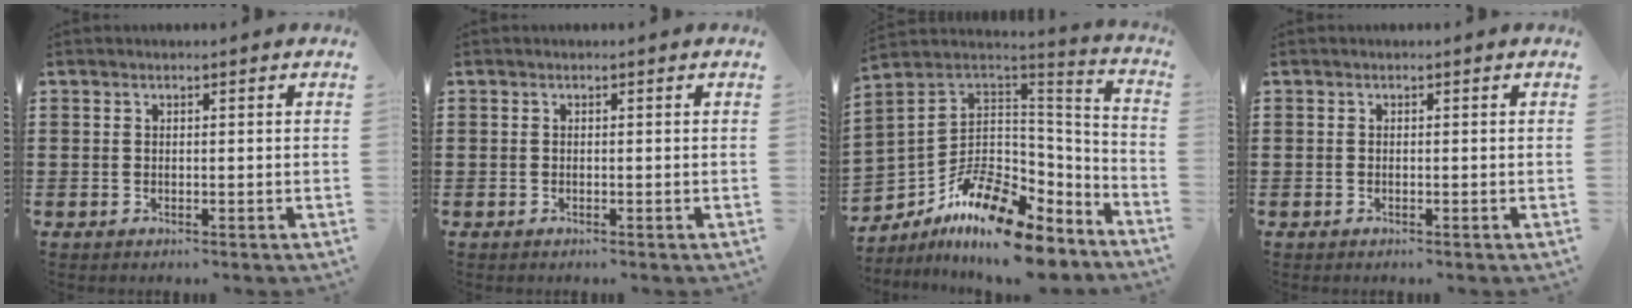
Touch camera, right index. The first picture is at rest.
{"total": 0.0}
{"total": 13.2, "force": [-8.9, 5.9, 7.7], "torque": [-0.151, 0.025, -0.160]}
{"total": 0.0}